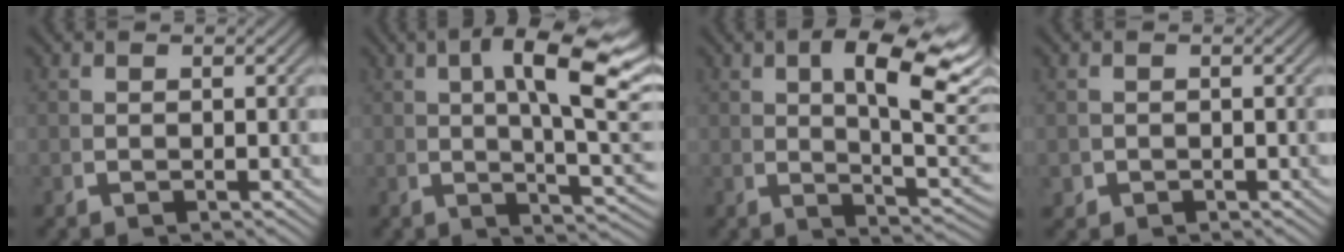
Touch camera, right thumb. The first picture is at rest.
{"total": 9.8, "force": [2.6, 3.3, 8.8], "torque": [-0.114, 0.016, 0.034]}
{"total": 9.5, "force": [2.2, 4.0, 8.4], "torque": [-0.107, 0.002, 0.036]}
{"total": 1.0, "force": [-0.3, 0.9, 0.1], "torque": [-0.006, -0.010, 0.001]}